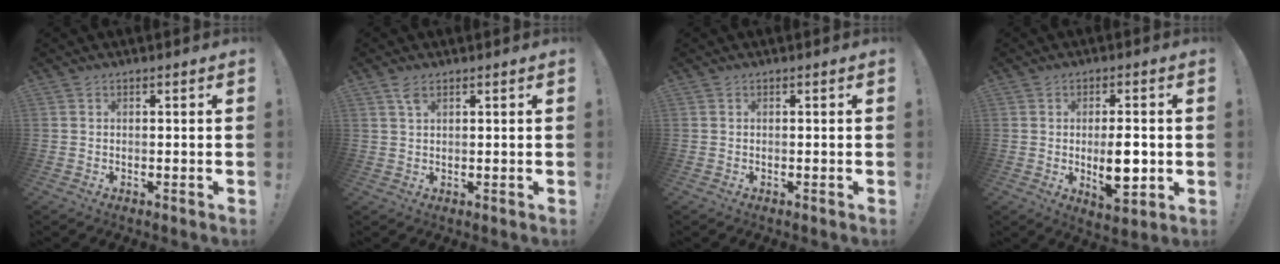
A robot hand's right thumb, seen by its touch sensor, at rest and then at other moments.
{"total": 2.8, "force": [1.7, 1.2, 1.9], "torque": [-0.039, -0.003, 0.031]}
{"total": 0.0}
{"total": 9.3, "force": [-1.1, 4.5, 8.1], "torque": [-0.128, -0.005, -0.016]}